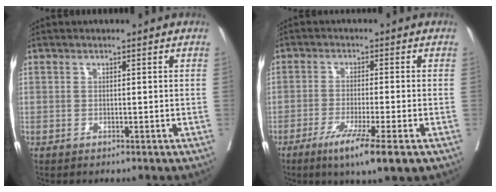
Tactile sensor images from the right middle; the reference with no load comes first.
{"total": 8.4, "force": [-4.8, -0.2, 6.9], "torque": [-0.114, -0.024, -0.078]}